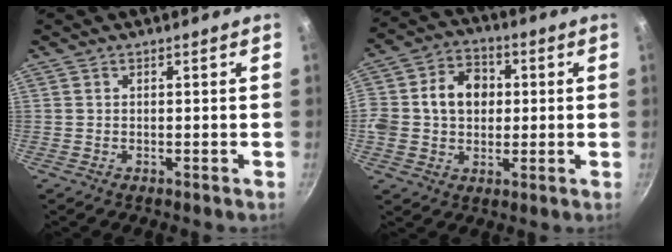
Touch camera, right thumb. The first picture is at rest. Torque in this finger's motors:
{"motor_torque": [1.65, 1.59, 1.31, 0.13, 0.11]}